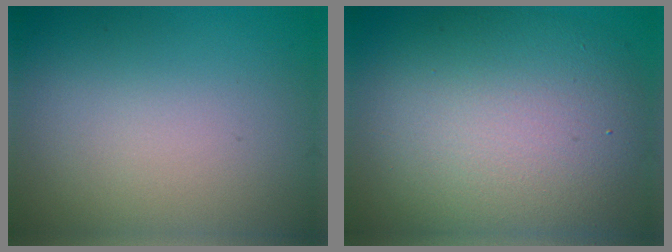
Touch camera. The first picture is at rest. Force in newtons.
{"total": 10.6, "press": 10.5, "slide": 0.4}